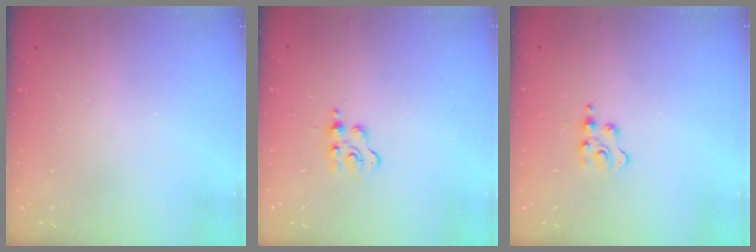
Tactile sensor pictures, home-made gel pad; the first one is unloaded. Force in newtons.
{"total": 5.7, "press": 5.6, "slide": 0.7}
{"total": 2.8, "press": 2.8, "slide": 0.4}